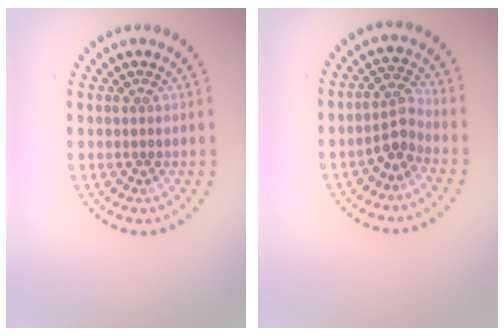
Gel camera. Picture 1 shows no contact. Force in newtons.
{"total": 2.5, "press": 2.1, "slide": 1.4}